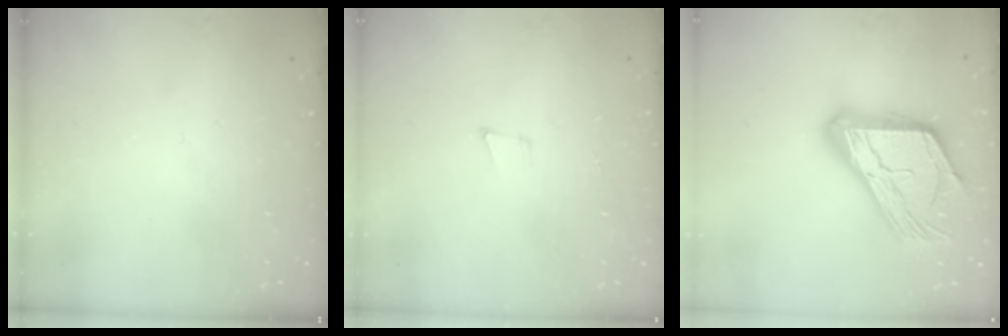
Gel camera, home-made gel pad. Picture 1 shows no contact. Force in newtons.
{"total": 3.6, "press": 2.5, "slide": 2.7}
{"total": 23.5, "press": 23.4, "slide": 2.1}